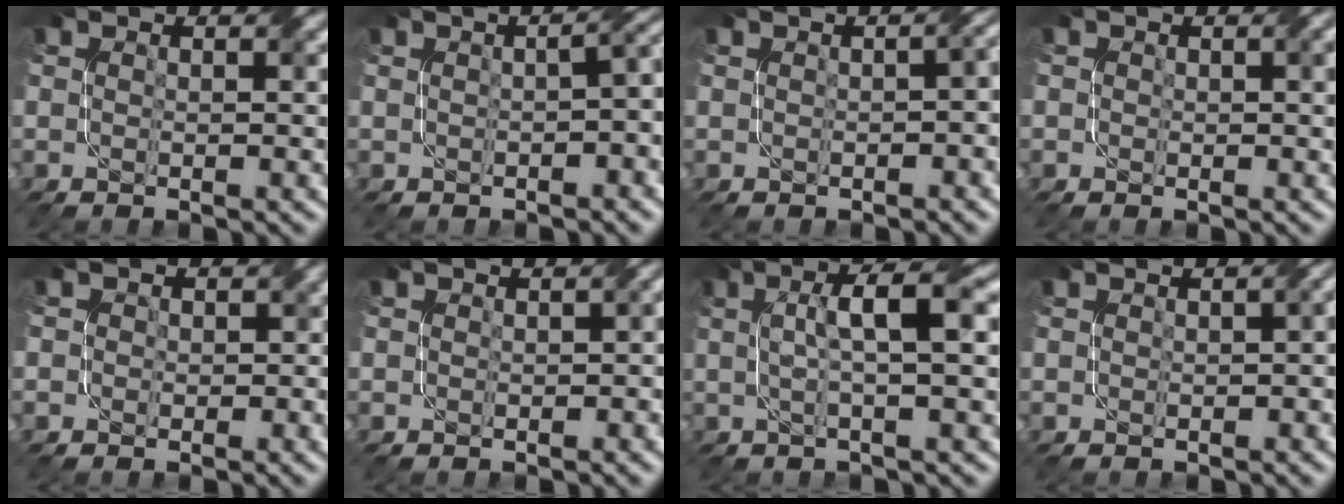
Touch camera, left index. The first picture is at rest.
{"total": 6.5, "force": [0.1, 3.2, 5.7], "torque": [-0.025, 0.019, -0.003]}
{"total": 4.1, "force": [-0.1, 2.0, 3.6], "torque": [-0.015, 0.007, 0.007]}
{"total": 1.3, "force": [0.3, 0.6, 1.1], "torque": [-0.007, 0.003, 0.007]}
{"total": 2.5, "force": [0.3, 2.4, 0.9], "torque": [0.007, 0.009, -0.011]}
{"total": 1.7, "force": [0.0, 1.0, 1.4], "torque": [-0.011, 0.003, 0.006]}
{"total": 4.8, "force": [0.9, 0.9, 4.6], "torque": [-0.073, 0.017, 0.018]}
{"total": 1.9, "force": [0.0, 0.9, 1.7], "torque": [-0.015, 0.002, 0.009]}